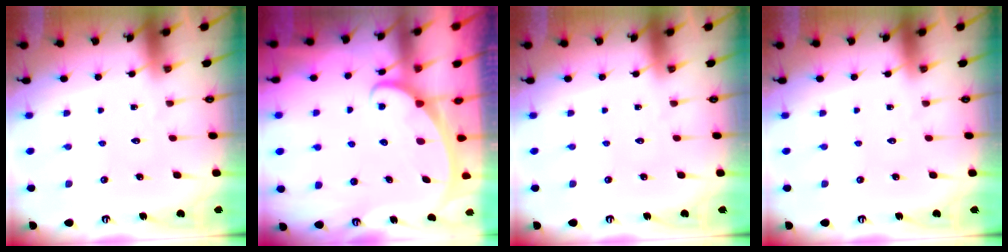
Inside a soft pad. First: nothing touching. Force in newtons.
{"total": 2.3, "press": 2.3, "slide": 0.3}
{"total": 0.0}
{"total": 0.0}